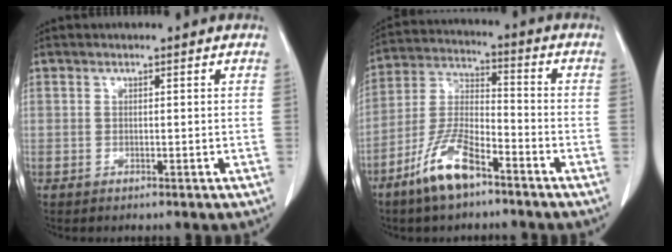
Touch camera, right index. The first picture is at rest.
{"total": 10.7, "force": [-7.0, 3.0, 7.6], "torque": [-0.165, -0.006, -0.136]}